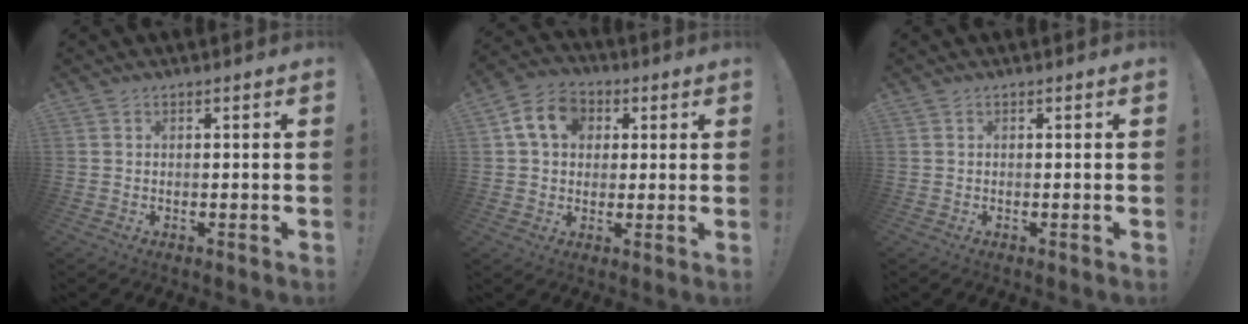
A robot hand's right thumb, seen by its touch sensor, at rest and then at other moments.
{"total": 11.5, "force": [3.5, 9.0, 6.2], "torque": [-0.094, 0.005, 0.070]}
{"total": 0.0}